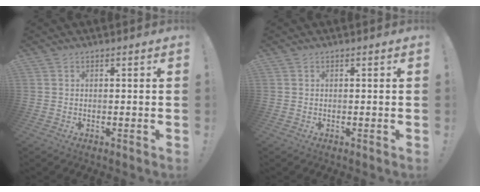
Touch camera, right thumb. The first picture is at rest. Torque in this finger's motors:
{"motor_torque": [-0.10, 0.10, -0.09, 0.09, 0.00]}